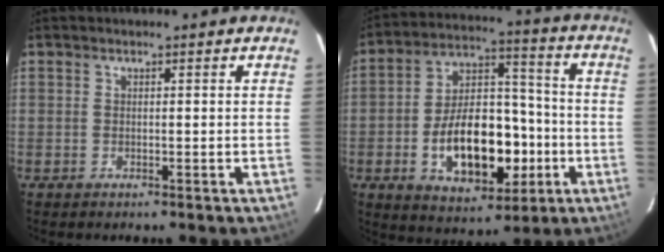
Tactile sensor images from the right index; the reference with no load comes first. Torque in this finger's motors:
{"motor_torque": [1.27, -0.87, 0.86, 0.21]}